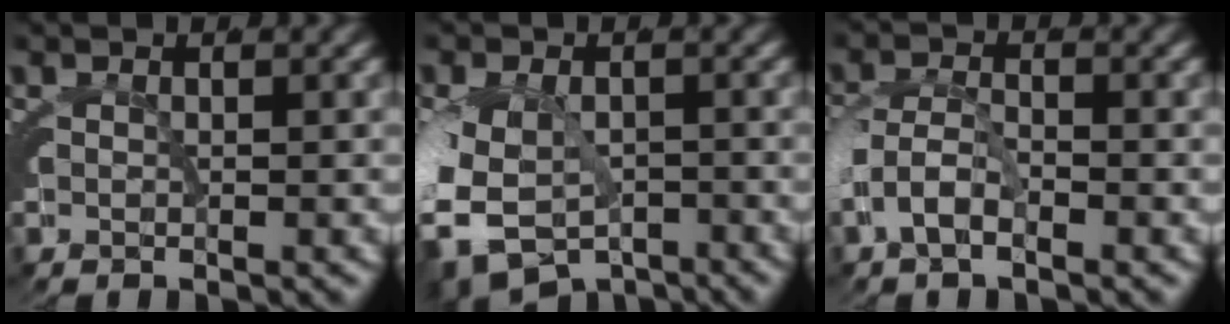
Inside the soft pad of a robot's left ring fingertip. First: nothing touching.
{"total": 9.8, "force": [-5.9, 7.1, 3.2], "torque": [-0.109, -0.060, -0.081]}
{"total": 3.2, "force": [-1.8, 2.4, 1.1], "torque": [-0.046, -0.007, -0.032]}